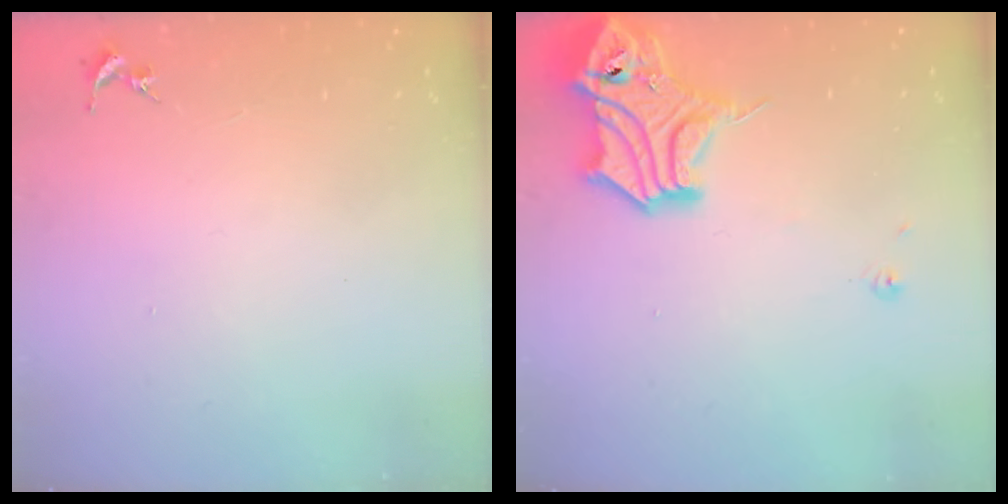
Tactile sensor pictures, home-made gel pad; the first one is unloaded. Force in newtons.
{"total": 15.5, "press": 15.4, "slide": 1.8}